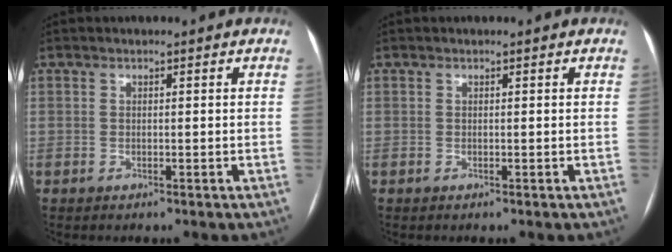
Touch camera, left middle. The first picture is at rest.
{"total": 0.0}